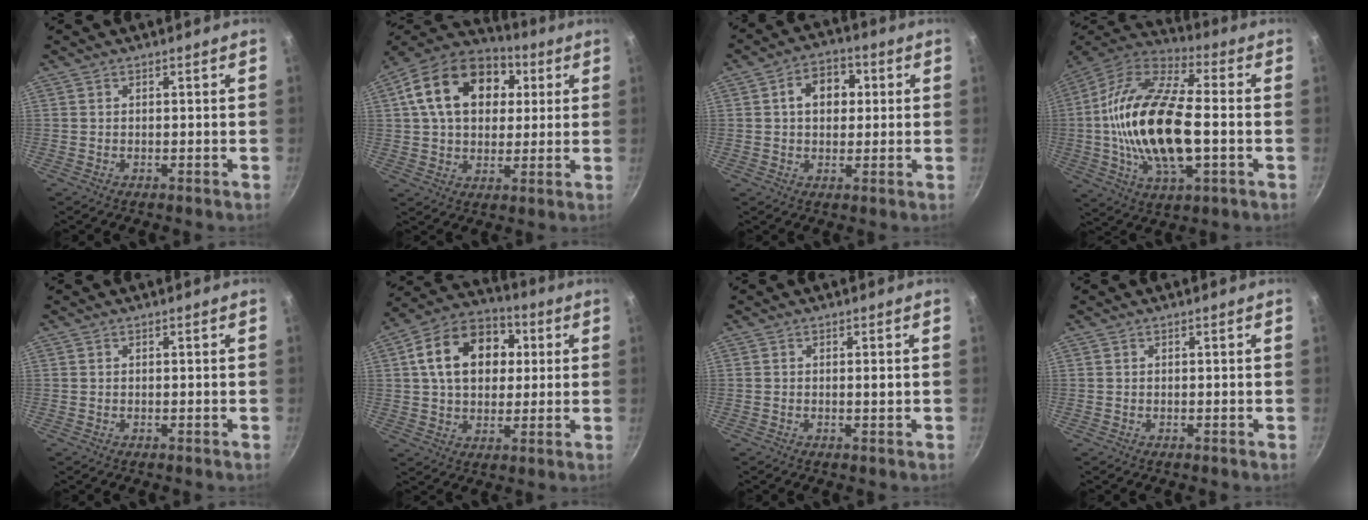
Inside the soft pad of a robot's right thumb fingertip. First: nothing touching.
{"total": 20.4, "force": [5.6, 14.3, 13.4], "torque": [-0.214, 0.019, 0.081]}
{"total": 8.4, "force": [1.5, 6.2, 5.5], "torque": [-0.051, 0.013, 0.014]}
{"total": 24.2, "force": [-1.5, 11.2, 21.5], "torque": [-0.415, 0.028, -0.039]}
{"total": 0.0}
{"total": 17.1, "force": [3.7, 12.3, 11.2], "torque": [-0.156, 0.022, 0.048]}
{"total": 1.1, "force": [0.0, 0.2, 1.0], "torque": [-0.018, 0.000, 0.000]}
{"total": 0.0}